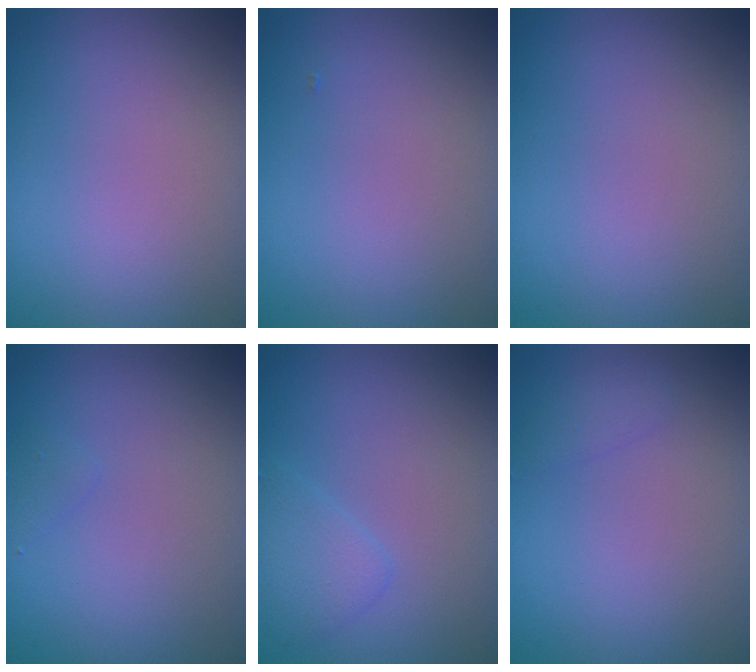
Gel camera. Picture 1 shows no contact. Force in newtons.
{"total": 0.0}
{"total": 0.0}
{"total": 0.6, "press": 0.6, "slide": 0.0}
{"total": 1.7, "press": 1.7, "slide": 0.0}
{"total": 0.8, "press": 0.8, "slide": 0.0}